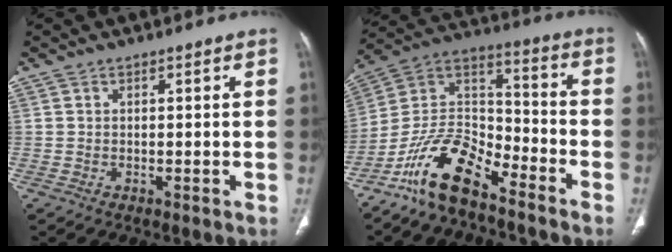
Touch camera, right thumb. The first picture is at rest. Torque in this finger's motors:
{"motor_torque": [0.35, 0.08, 1.43, -1.34, 0.12]}